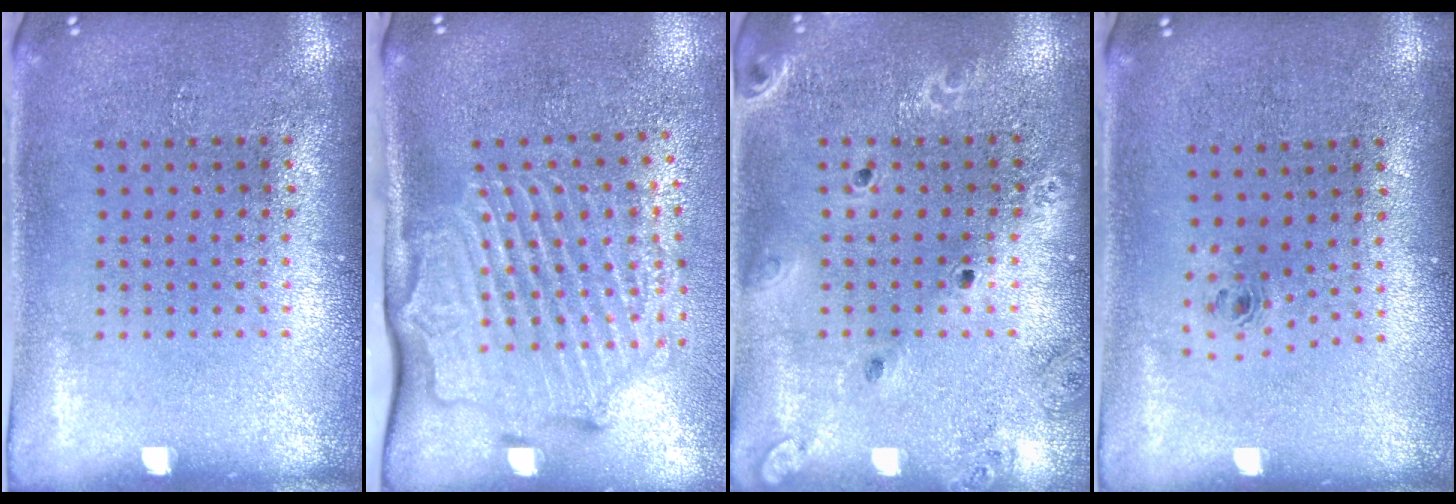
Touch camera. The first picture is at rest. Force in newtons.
{"total": 2.8, "press": 2.2, "slide": 1.8}
{"total": 1.7, "press": 1.7, "slide": 0.4}
{"total": 0.7, "press": 0.3, "slide": 0.7}